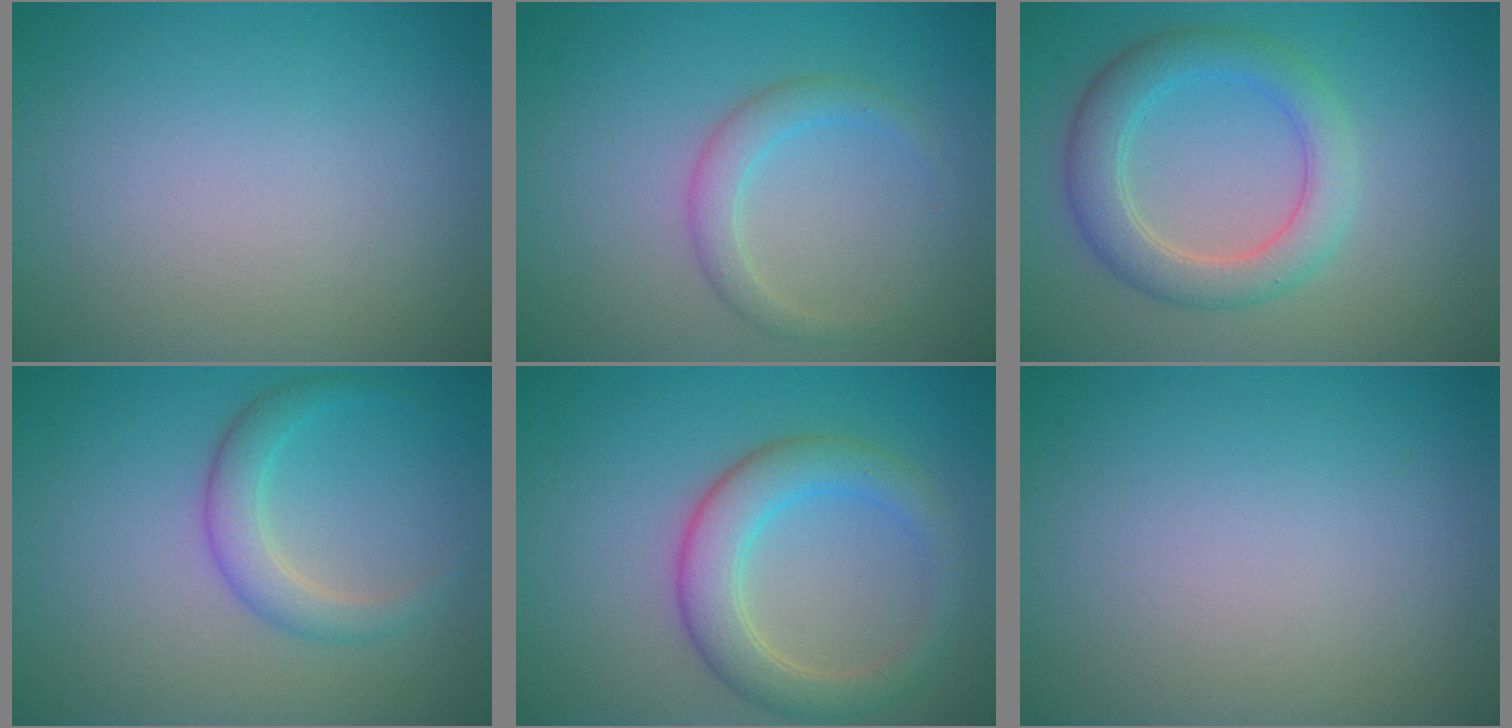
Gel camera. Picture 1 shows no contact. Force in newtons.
{"total": 2.0, "press": 2.0, "slide": 0.2}
{"total": 4.3, "press": 4.3, "slide": 0.1}
{"total": 2.6, "press": 2.6, "slide": 0.1}
{"total": 4.8, "press": 4.7, "slide": 0.3}
{"total": 0.0}